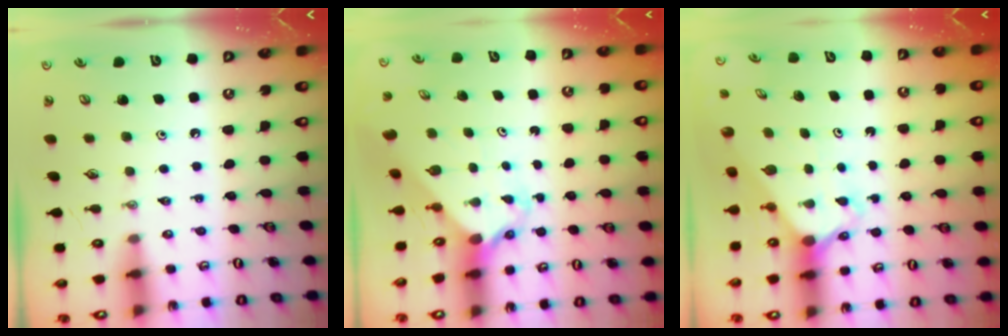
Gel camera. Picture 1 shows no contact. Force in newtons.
{"total": 2.4, "press": 2.4, "slide": 0.2}
{"total": 2.4, "press": 2.4, "slide": 0.2}